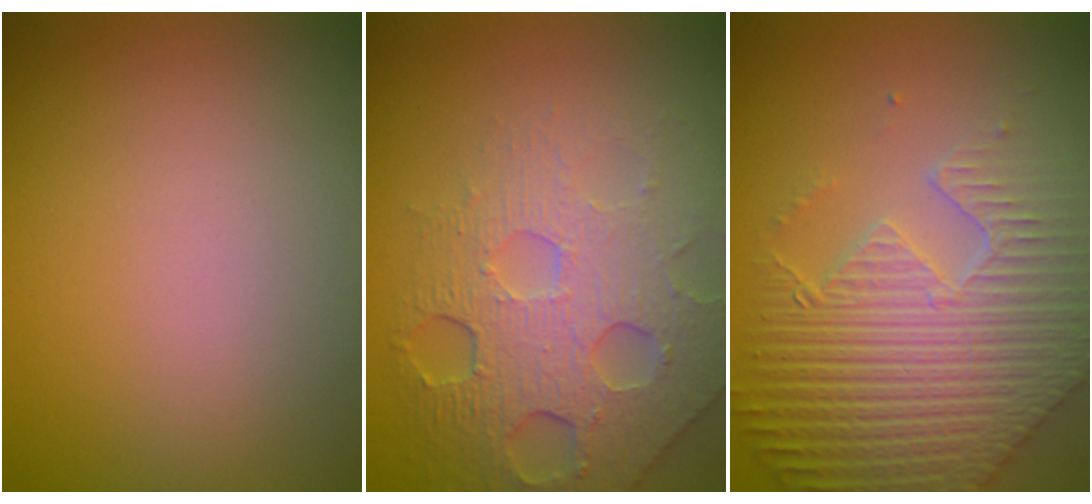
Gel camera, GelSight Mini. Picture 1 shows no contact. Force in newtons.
{"total": 7.7, "press": 5.2, "slide": 5.6}
{"total": 9.3, "press": 6.4, "slide": 6.7}